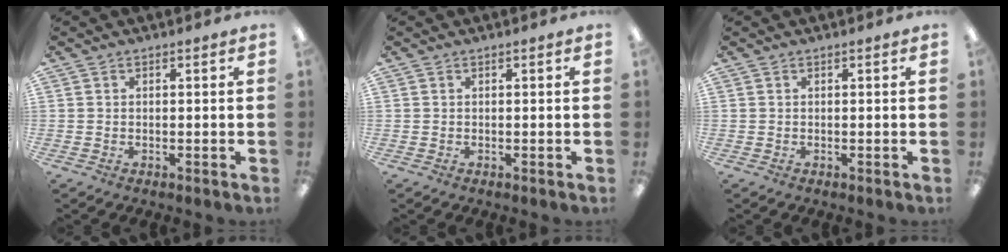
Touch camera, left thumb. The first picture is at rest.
{"total": 0.0}
{"total": 0.0}